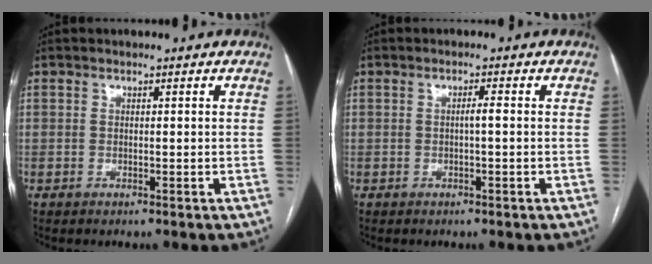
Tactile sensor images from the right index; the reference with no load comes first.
{"total": 1.2, "force": [-0.1, 0.0, 1.2], "torque": [-0.019, 0.002, -0.002]}